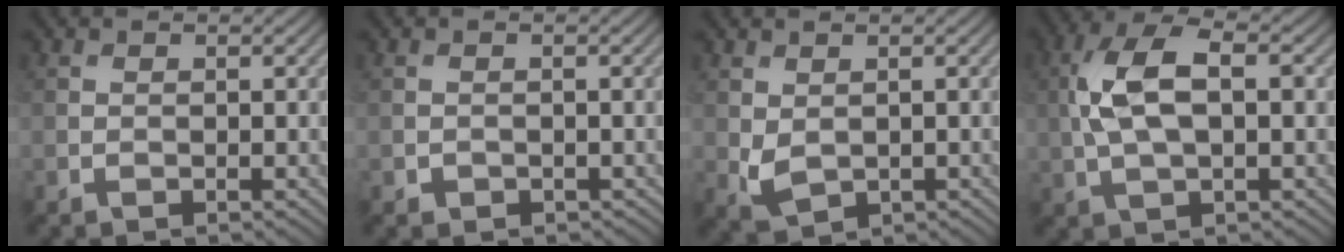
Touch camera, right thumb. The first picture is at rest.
{"total": 0.9, "force": [-0.4, 0.8, 0.2], "torque": [0.002, -0.004, -0.010]}
{"total": 2.6, "force": [0.4, 1.8, 1.8], "torque": [-0.047, -0.007, 0.013]}
{"total": 8.7, "force": [0.8, 4.1, 7.7], "torque": [-0.167, 0.018, 0.008]}